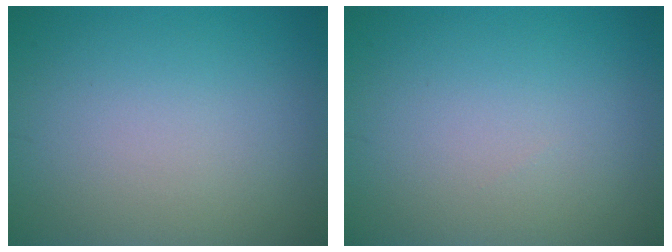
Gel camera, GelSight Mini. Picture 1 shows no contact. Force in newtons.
{"total": 0.0}